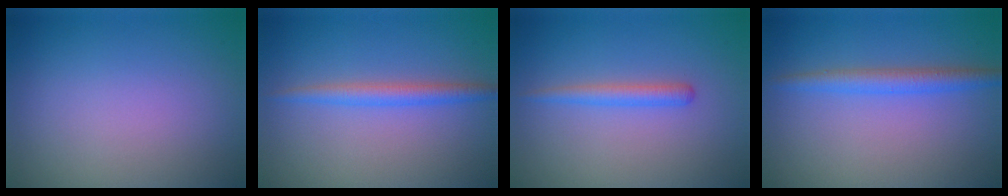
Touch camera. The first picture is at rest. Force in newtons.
{"total": 2.2, "press": 2.2, "slide": 0.1}
{"total": 1.7, "press": 1.7, "slide": 0.2}
{"total": 2.4, "press": 2.4, "slide": 0.2}